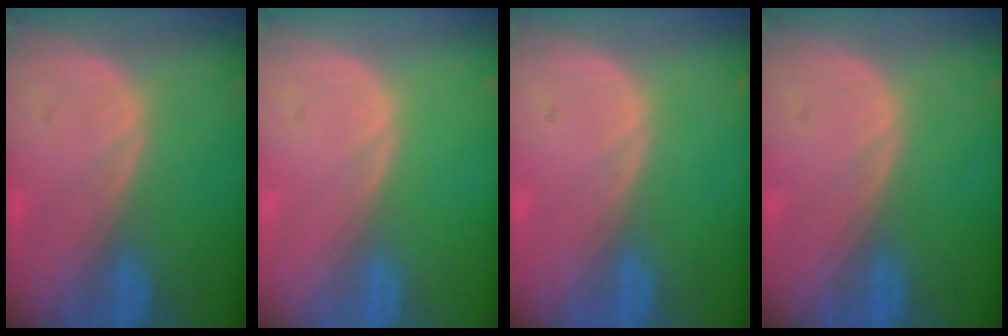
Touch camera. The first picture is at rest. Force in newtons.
{"total": 0.0}
{"total": 0.0}
{"total": 0.0}